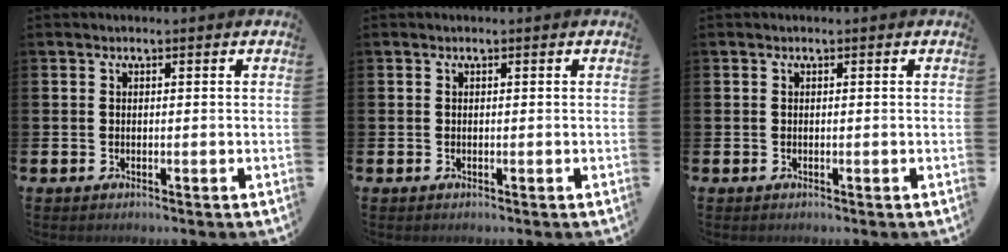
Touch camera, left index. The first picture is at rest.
{"total": 0.0}
{"total": 0.0}